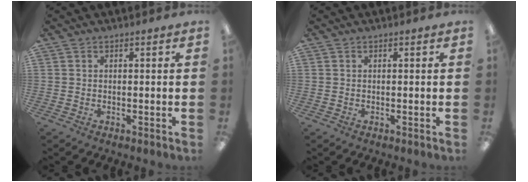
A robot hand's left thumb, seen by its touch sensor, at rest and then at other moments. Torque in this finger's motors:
{"motor_torque": [-0.01, 0.01, -0.23, -0.17, 0.00]}